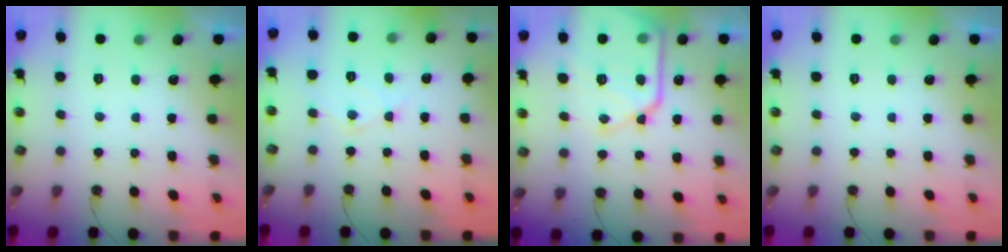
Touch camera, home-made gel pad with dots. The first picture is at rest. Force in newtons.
{"total": 7.7, "press": 7.7, "slide": 0.4}
{"total": 16.6, "press": 16.6, "slide": 0.8}
{"total": 0.0}